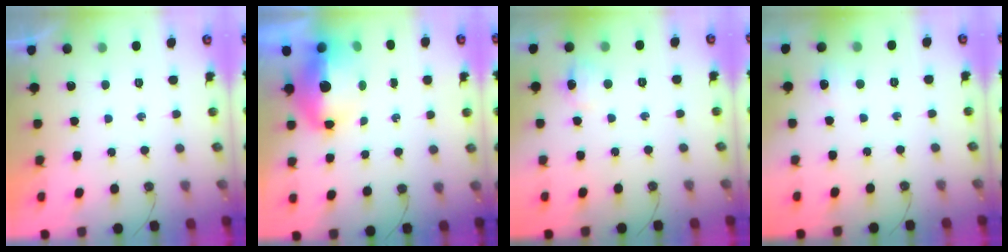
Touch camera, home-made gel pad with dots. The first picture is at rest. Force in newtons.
{"total": 11.0, "press": 11.0, "slide": 1.0}
{"total": 7.8, "press": 7.8, "slide": 0.7}
{"total": 5.4, "press": 5.3, "slide": 0.8}